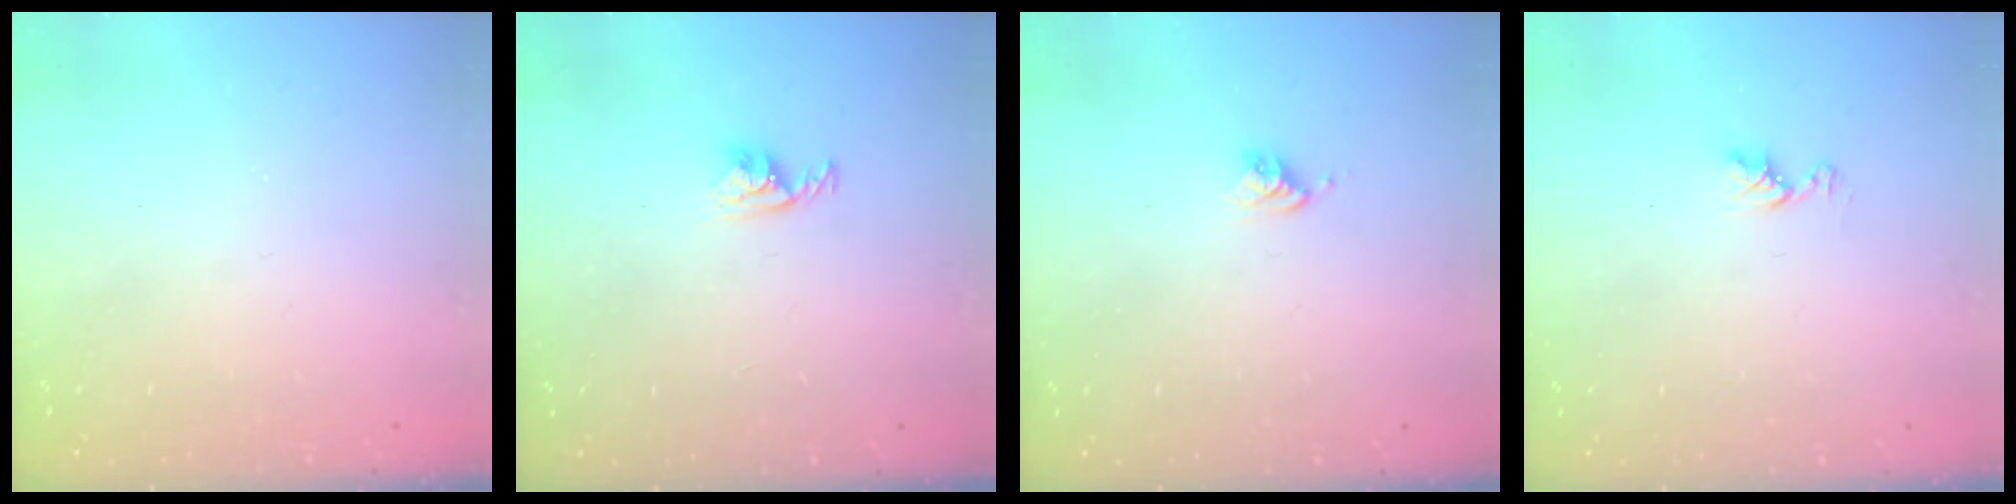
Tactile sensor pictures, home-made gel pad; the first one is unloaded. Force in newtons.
{"total": 3.3, "press": 3.3, "slide": 0.5}
{"total": 3.7, "press": 3.7, "slide": 0.6}
{"total": 5.1, "press": 5.1, "slide": 0.6}